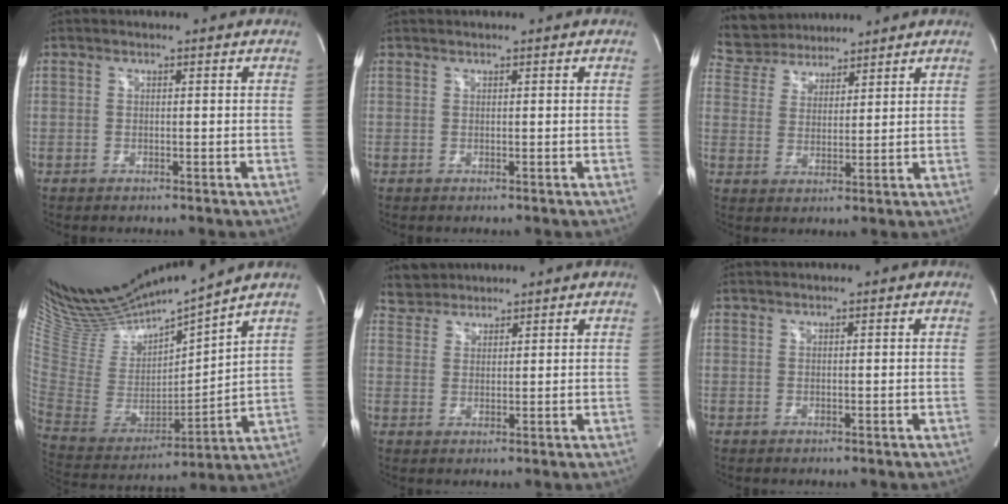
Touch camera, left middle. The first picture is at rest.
{"total": 0.9, "force": [0.8, -0.1, 0.2], "torque": [-0.009, 0.014, 0.022]}
{"total": 7.5, "force": [7.0, 2.7, 0.5], "torque": [-0.019, 0.025, 0.131]}
{"total": 19.4, "force": [17.9, 0.7, 7.4], "torque": [-0.152, -0.033, 0.344]}
{"total": 3.9, "force": [3.7, 1.3, -0.3], "torque": [-0.002, 0.022, 0.070]}
{"total": 1.2, "force": [1.2, -0.1, 0.3], "torque": [-0.009, 0.014, 0.028]}